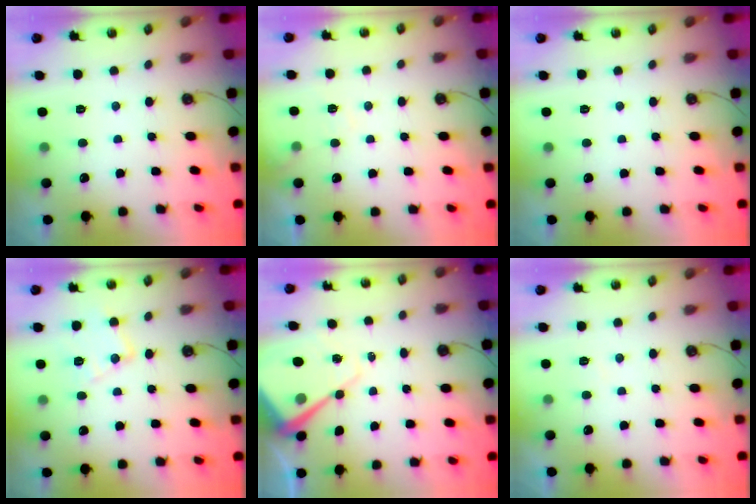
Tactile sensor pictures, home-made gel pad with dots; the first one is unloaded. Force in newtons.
{"total": 5.4, "press": 5.3, "slide": 0.8}
{"total": 0.0}
{"total": 12.5, "press": 12.5, "slide": 0.9}
{"total": 10.6, "press": 10.6, "slide": 0.9}
{"total": 3.5, "press": 3.4, "slide": 0.6}